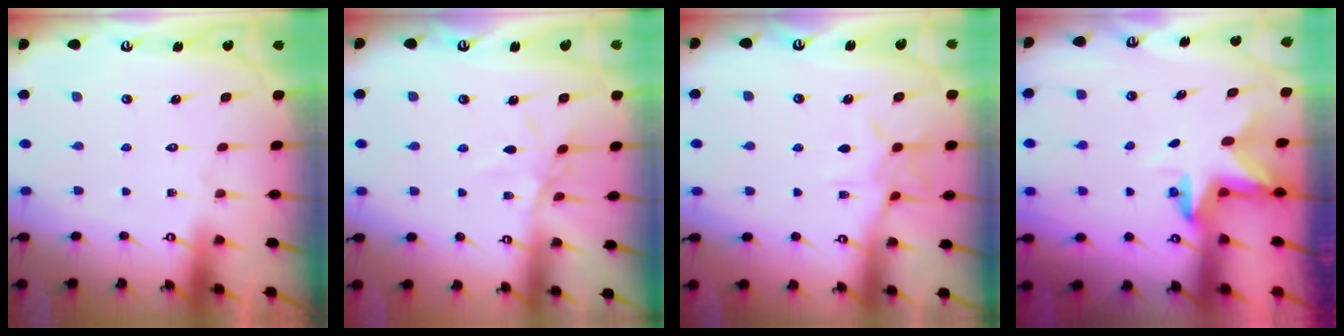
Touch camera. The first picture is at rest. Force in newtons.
{"total": 4.5, "press": 4.5, "slide": 0.6}
{"total": 8.5, "press": 8.5, "slide": 0.5}
{"total": 3.0, "press": 3.0, "slide": 0.2}